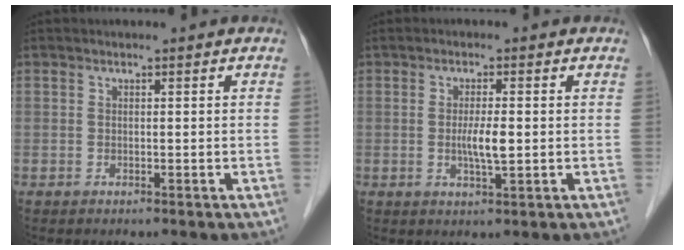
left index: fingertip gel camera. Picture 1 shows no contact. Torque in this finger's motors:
{"motor_torque": [0.48, 0.35, 0.09, 0.04]}